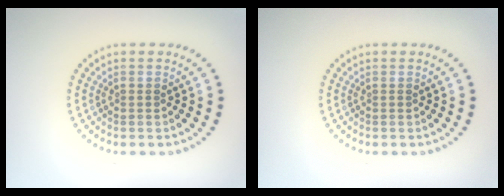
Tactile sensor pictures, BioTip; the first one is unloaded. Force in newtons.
{"total": 0.0}